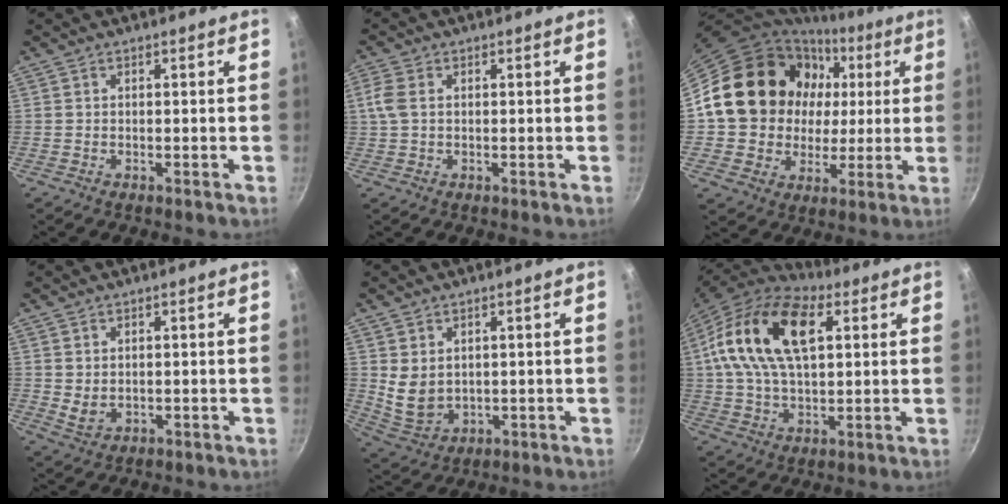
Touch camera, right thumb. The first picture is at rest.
{"total": 3.7, "force": [0.6, 2.4, 2.8], "torque": [-0.066, 0.007, 0.010]}
{"total": 20.5, "force": [3.8, 18.0, 9.1], "torque": [-0.139, 0.021, 0.077]}
{"total": 2.8, "force": [0.7, 1.9, 1.8], "torque": [-0.030, -0.010, 0.019]}
{"total": 6.5, "force": [1.6, 4.8, 4.1], "torque": [-0.063, -0.019, 0.049]}
{"total": 20.6, "force": [6.0, 12.2, 15.5], "torque": [-0.263, 0.005, 0.095]}